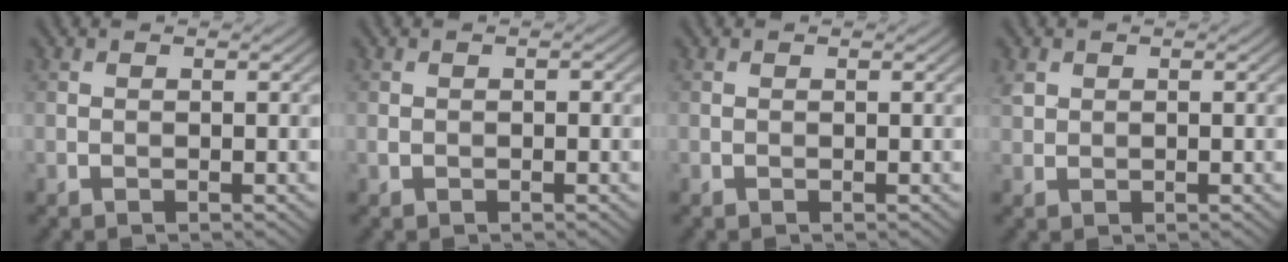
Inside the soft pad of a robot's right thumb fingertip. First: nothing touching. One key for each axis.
{"total": 0.8, "fx": -0.1, "fy": 0.7, "fz": 0.5, "tx": -0.011, "ty": -0.003, "tz": -0.004}
{"total": 0.0}
{"total": 1.3, "fx": 0.6, "fy": 1.0, "fz": 0.6, "tx": -0.013, "ty": 0.000, "tz": 0.015}